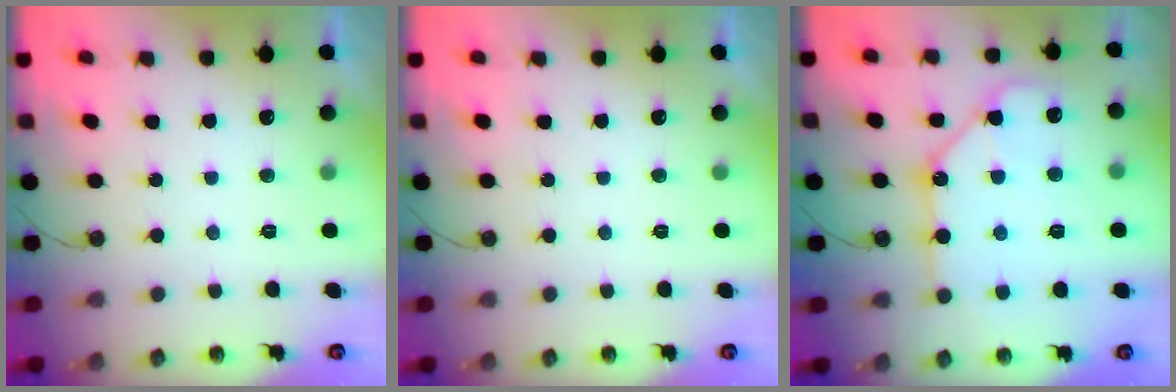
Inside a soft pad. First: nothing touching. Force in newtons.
{"total": 0.0}
{"total": 12.8, "press": 12.7, "slide": 1.3}